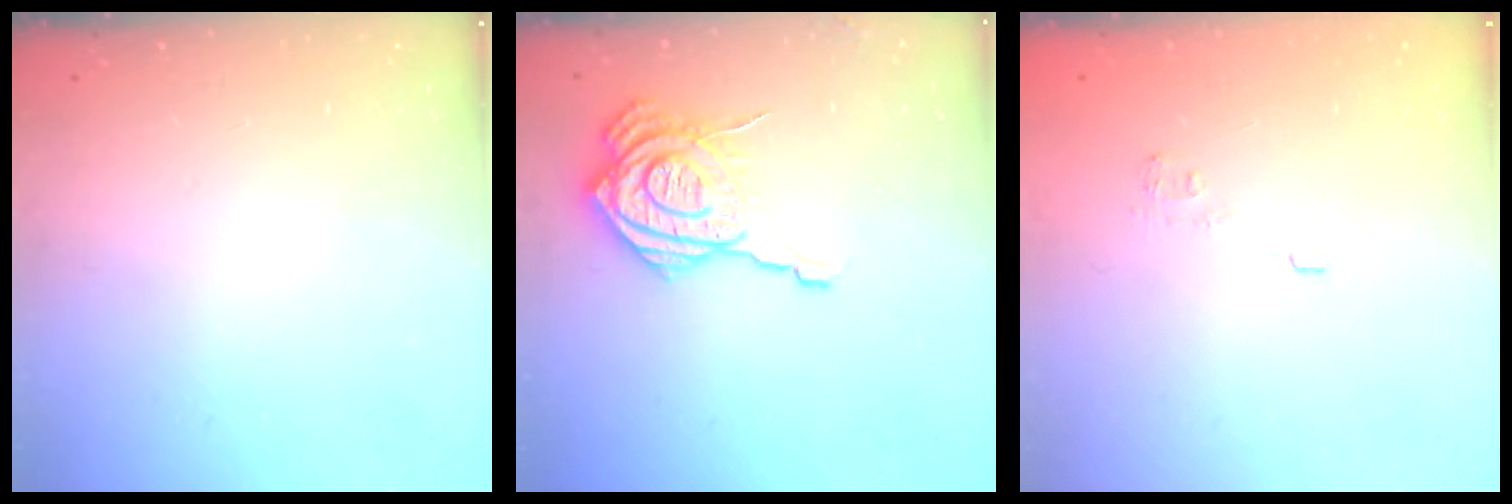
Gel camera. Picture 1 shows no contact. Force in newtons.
{"total": 16.0, "press": 15.9, "slide": 2.0}
{"total": 6.9, "press": 6.8, "slide": 1.2}